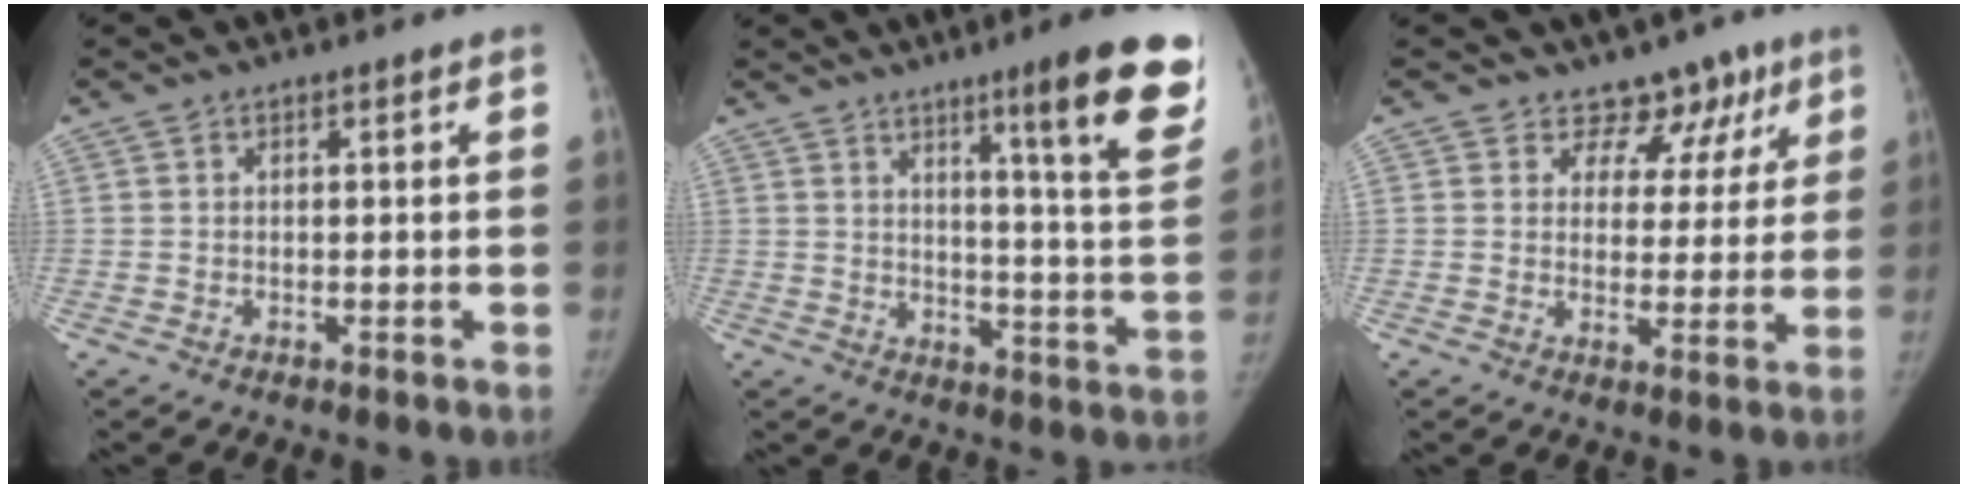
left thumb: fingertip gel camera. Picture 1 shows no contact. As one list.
[{"total": 17.7, "force": [10.2, 1.5, 14.3], "torque": [-0.163, -0.063, 0.137]}, {"total": 8.2, "force": [5.9, 5.6, 1.2], "torque": [0.032, -0.028, 0.068]}]